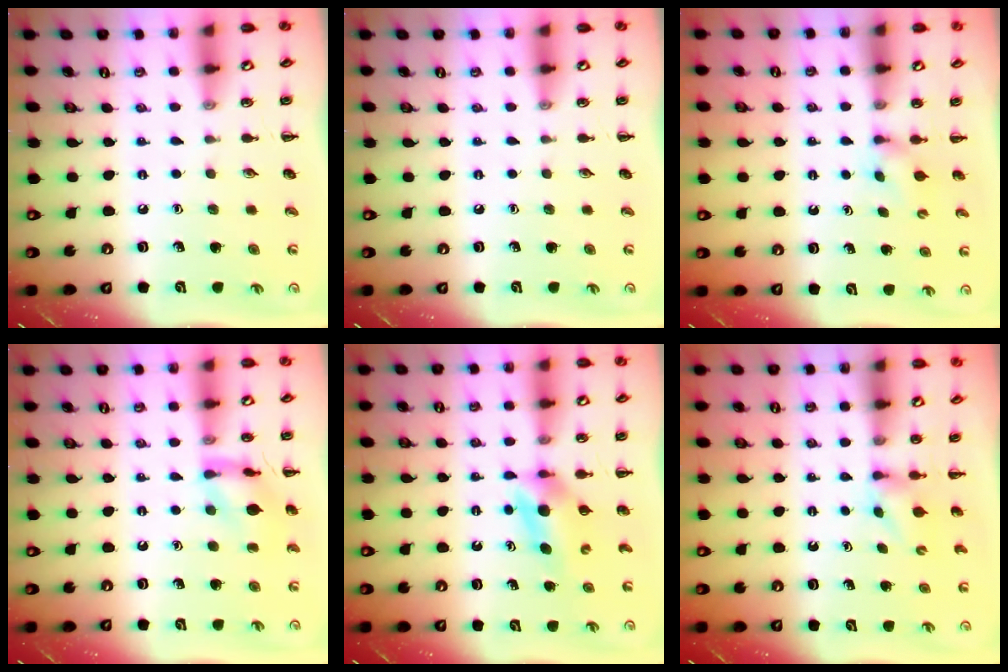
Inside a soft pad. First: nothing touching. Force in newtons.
{"total": 0.0}
{"total": 2.9, "press": 2.7, "slide": 1.1}
{"total": 12.1, "press": 12.0, "slide": 1.0}
{"total": 4.5, "press": 4.4, "slide": 0.5}
{"total": 2.5, "press": 2.3, "slide": 0.9}